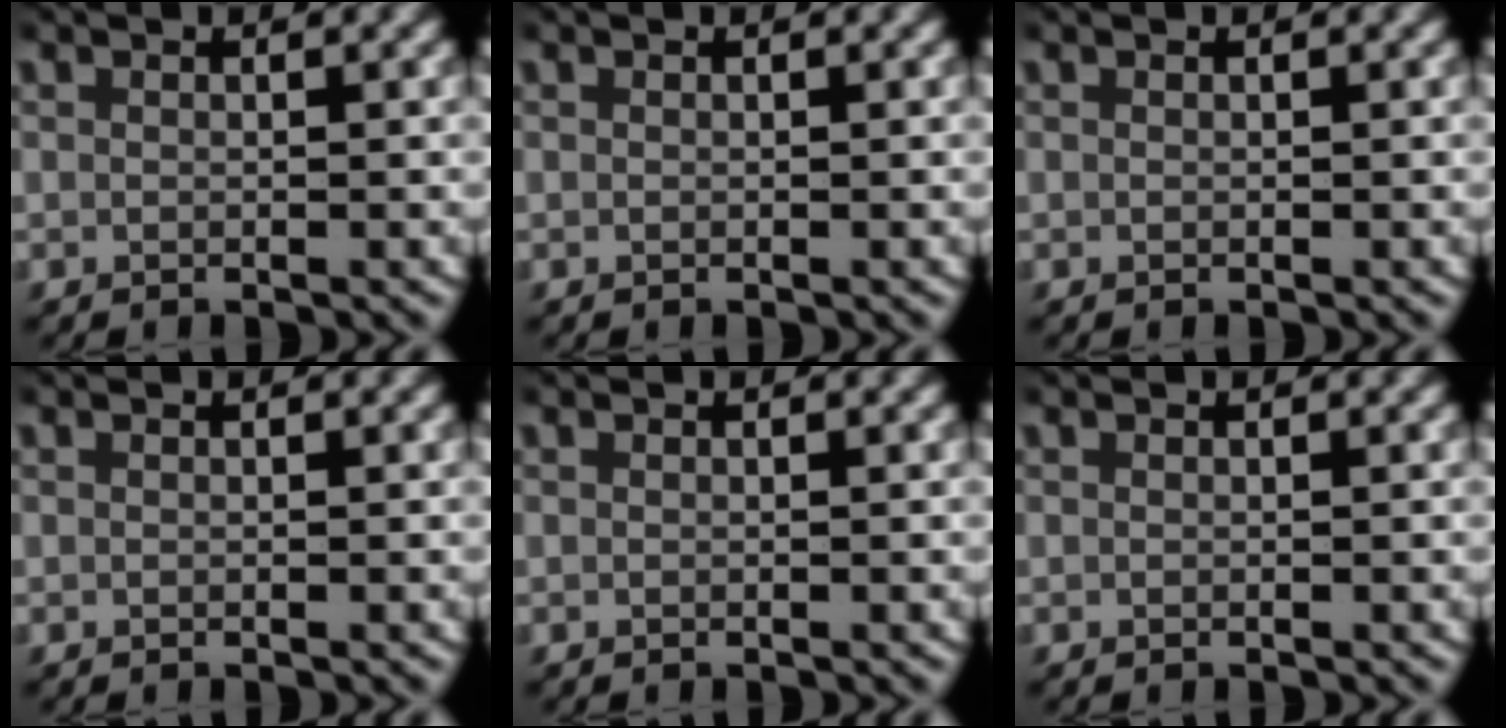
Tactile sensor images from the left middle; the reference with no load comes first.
{"total": 0.0}
{"total": 0.0}
{"total": 0.0}
{"total": 0.0}
{"total": 0.0}